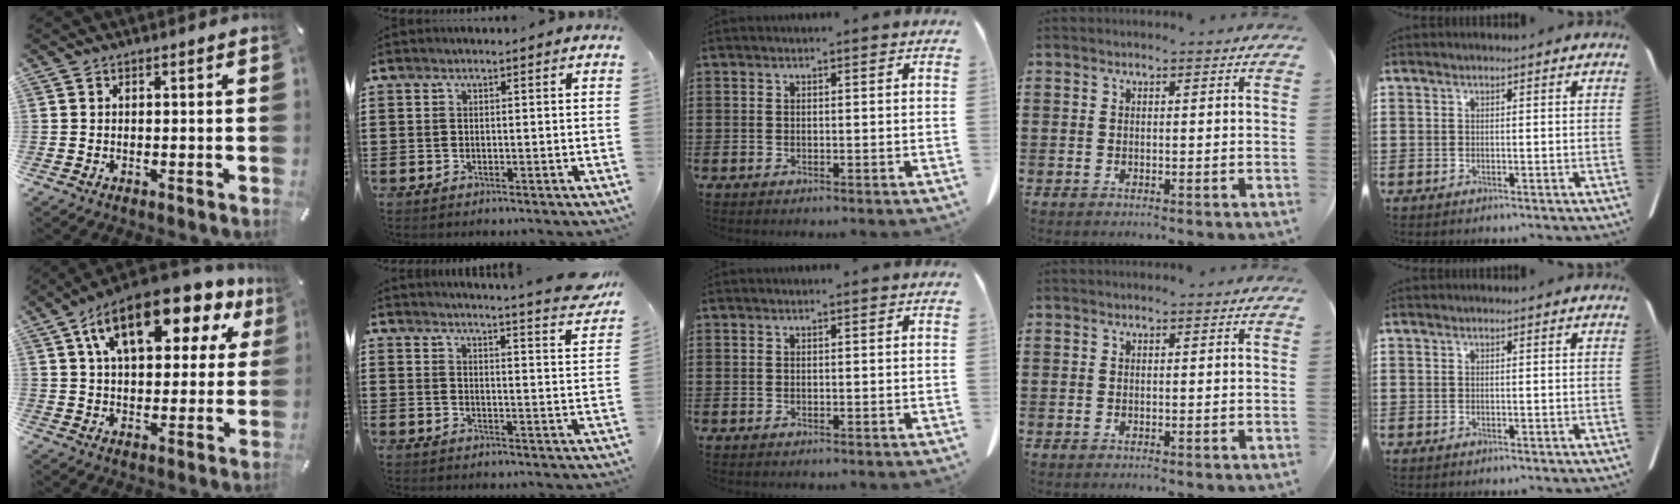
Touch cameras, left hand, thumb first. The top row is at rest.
{"thumb": {"total": 18.5, "force": [9.8, 8.9, 13.0], "torque": [-0.218, -0.034, 0.164]}, "index": {"total": 4.5, "force": [4.1, -0.9, 1.5], "torque": [-0.031, -0.042, 0.065]}}